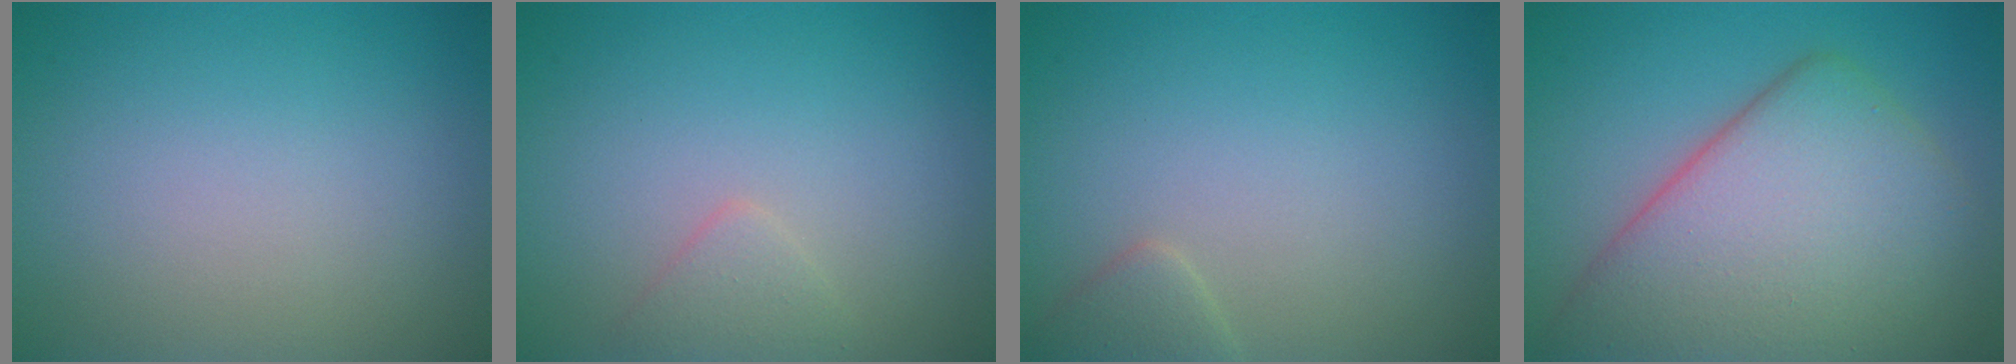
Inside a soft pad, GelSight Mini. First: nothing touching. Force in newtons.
{"total": 1.3, "press": 1.3, "slide": 0.0}
{"total": 1.5, "press": 1.5, "slide": 0.1}
{"total": 10.7, "press": 10.7, "slide": 0.6}